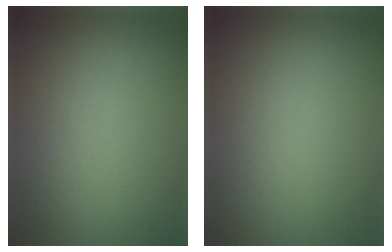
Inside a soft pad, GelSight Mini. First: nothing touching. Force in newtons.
{"total": 0.0}